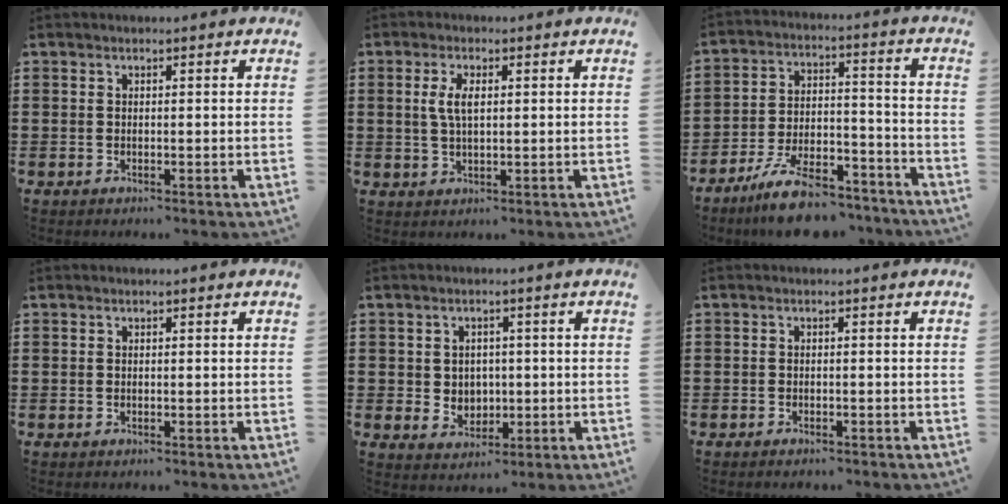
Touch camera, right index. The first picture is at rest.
{"total": 3.7, "force": [0.8, 1.3, 3.3], "torque": [-0.069, 0.008, 0.012]}
{"total": 10.4, "force": [-8.5, 2.5, 5.4], "torque": [-0.097, 0.033, -0.158]}
{"total": 0.0}
{"total": 3.1, "force": [0.5, 3.0, 0.7], "torque": [-0.018, 0.007, 0.005]}
{"total": 0.6, "force": [-0.6, 0.1, 0.1], "torque": [-0.004, 0.001, -0.012]}